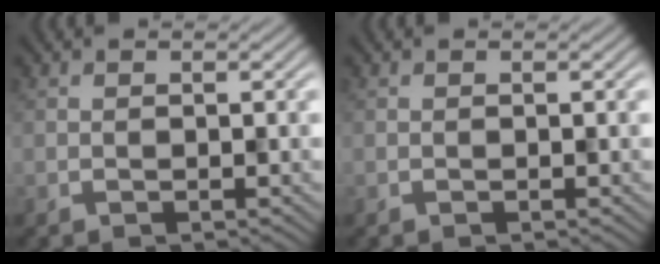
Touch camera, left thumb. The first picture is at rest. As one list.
[{"total": 0.0}]